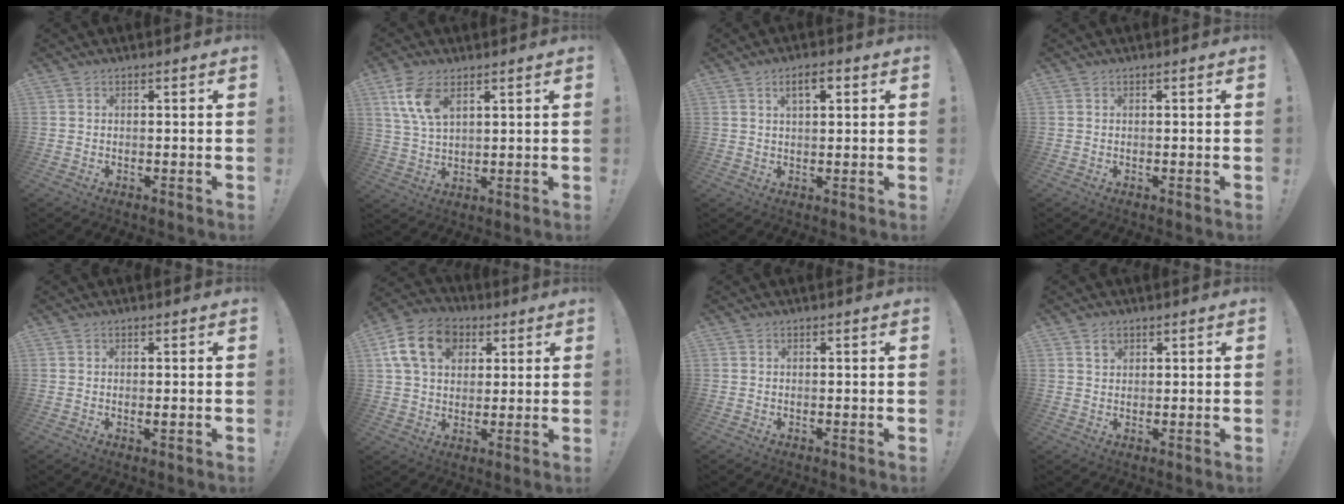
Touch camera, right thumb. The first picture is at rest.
{"total": 9.5, "force": [4.7, 4.9, 6.6], "torque": [-0.129, -0.015, 0.087]}
{"total": 4.9, "force": [2.2, 1.8, 4.0], "torque": [-0.060, -0.002, 0.033]}
{"total": 0.0}
{"total": 1.0, "force": [0.0, 0.0, 1.0], "torque": [-0.010, -0.005, -0.003]}
{"total": 16.2, "force": [5.6, 12.1, 9.2], "torque": [-0.150, -0.011, 0.111]}
{"total": 0.0}
{"total": 2.6, "force": [1.5, 1.8, 1.1], "torque": [-0.004, -0.004, 0.024]}